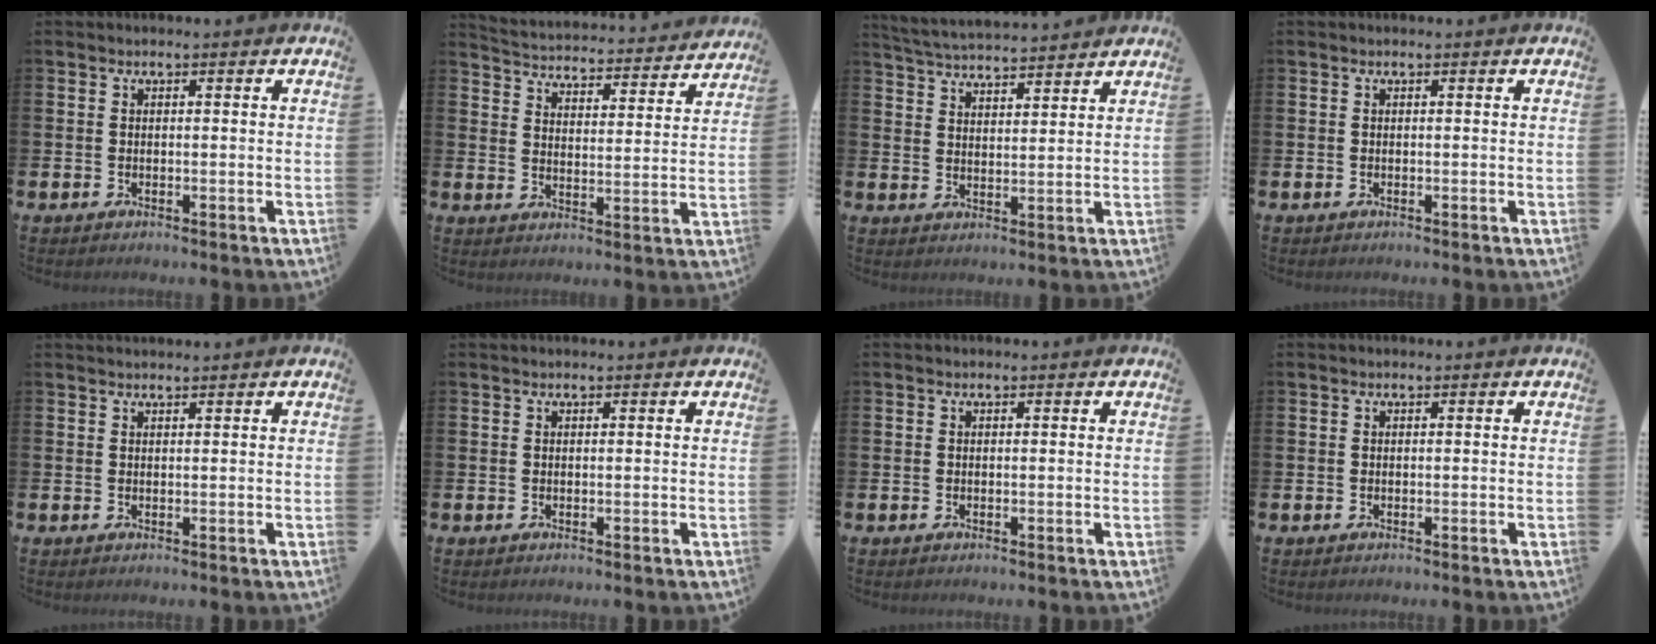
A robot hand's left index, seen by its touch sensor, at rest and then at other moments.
{"total": 4.4, "force": [4.4, 0.6, 0.2], "torque": [-0.020, -0.044, 0.070]}
{"total": 4.6, "force": [4.6, 0.2, 0.1], "torque": [-0.021, -0.029, 0.081]}
{"total": 0.0}
{"total": 0.7, "force": [0.7, -0.1, 0.0], "torque": [0.004, -0.003, 0.013]}
{"total": 0.0}
{"total": 0.0}
{"total": 0.0}